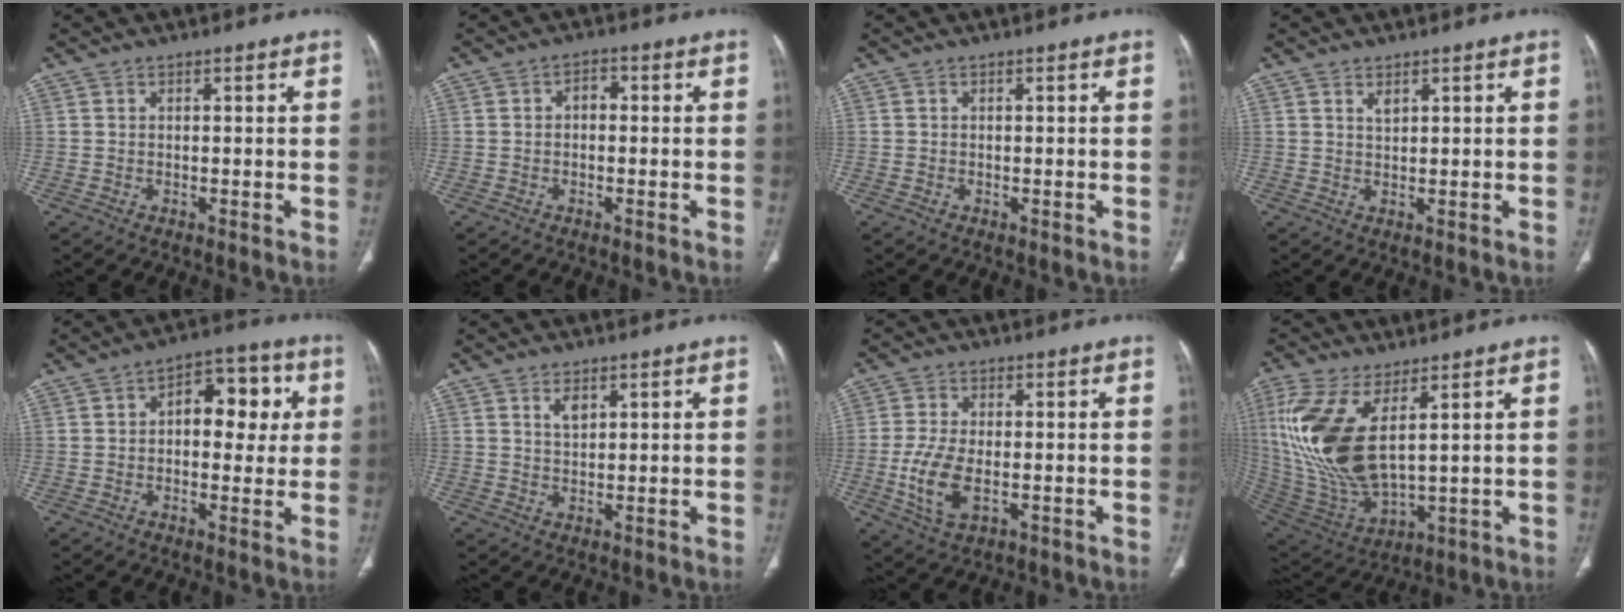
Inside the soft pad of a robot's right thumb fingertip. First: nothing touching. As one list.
[{"total": 2.3, "force": [-0.1, 1.6, 1.7], "torque": [-0.020, 0.010, -0.007]}, {"total": 0.0}, {"total": 1.6, "force": [1.0, 0.7, 0.9], "torque": [-0.011, -0.008, 0.021]}, {"total": 11.5, "force": [2.0, 6.8, 9.0], "torque": [-0.078, 0.022, 0.022]}, {"total": 2.7, "force": [1.4, 1.4, 1.8], "torque": [-0.026, -0.009, 0.029]}, {"total": 8.4, "force": [-1.9, 4.3, 6.9], "torque": [-0.149, -0.004, -0.031]}, {"total": 18.8, "force": [5.5, 8.1, 16.1], "torque": [-0.358, -0.030, 0.124]}]